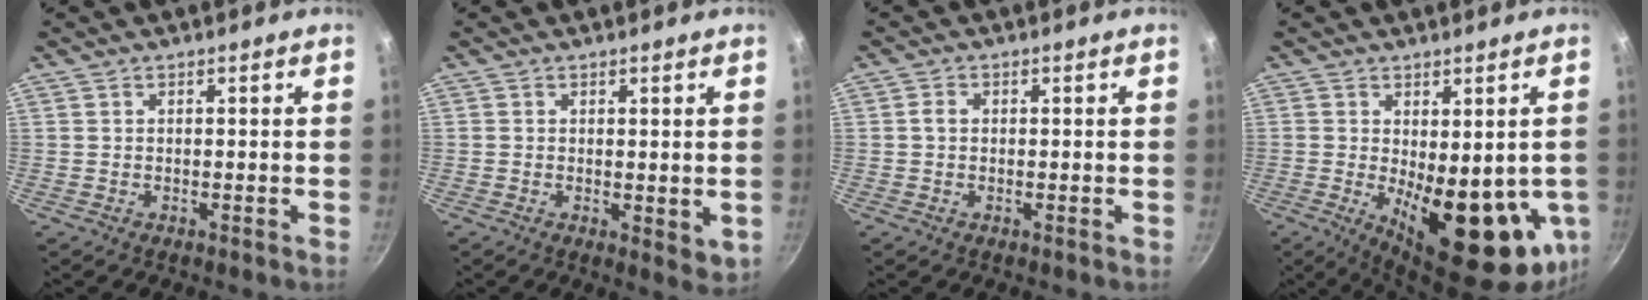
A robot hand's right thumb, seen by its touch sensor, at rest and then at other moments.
{"total": 3.3, "force": [0.5, 1.8, 2.7], "torque": [-0.037, -0.008, 0.009]}
{"total": 1.7, "force": [0.2, 1.3, 1.0], "torque": [-0.016, 0.007, 0.001]}
{"total": 17.6, "force": [-2.5, 7.5, 15.7], "torque": [-0.186, -0.032, -0.016]}